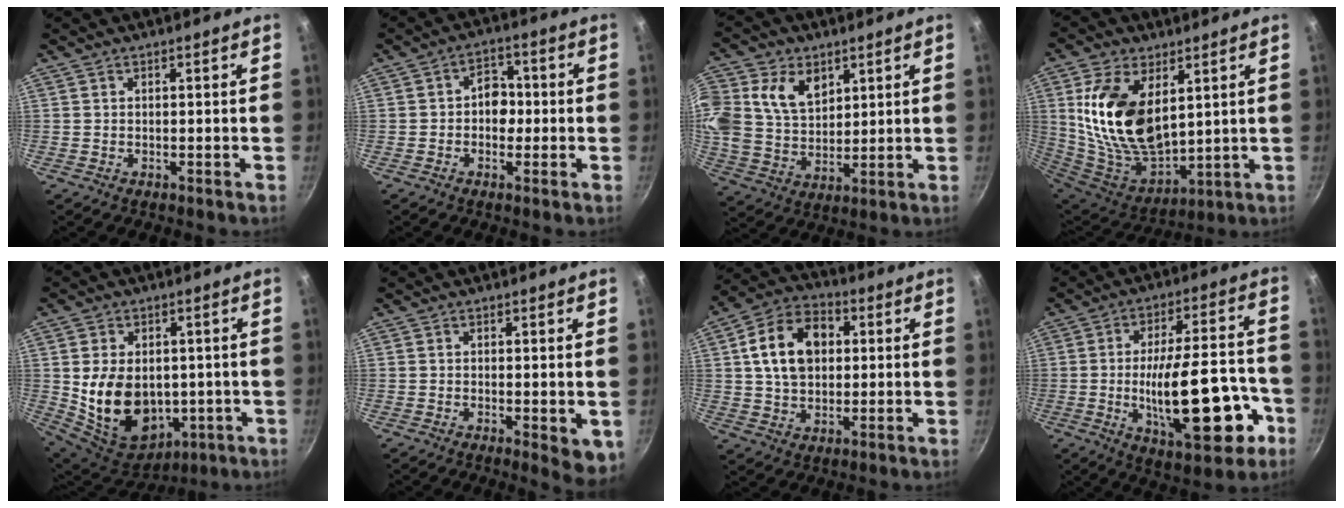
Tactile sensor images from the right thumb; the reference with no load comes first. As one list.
[{"total": 5.4, "force": [-0.4, 4.3, 3.3], "torque": [-0.010, 0.011, -0.015]}, {"total": 15.0, "force": [5.6, 11.0, 8.5], "torque": [-0.166, -0.007, 0.108]}, {"total": 19.8, "force": [5.4, 11.4, 15.3], "torque": [-0.273, -0.042, 0.118]}, {"total": 16.9, "force": [-0.5, 12.3, 11.5], "torque": [-0.180, -0.016, 0.019]}, {"total": 5.7, "force": [-1.1, 2.0, 5.2], "torque": [-0.060, -0.010, -0.013]}, {"total": 14.1, "force": [2.6, 10.1, 9.6], "torque": [-0.137, 0.017, 0.034]}, {"total": 22.2, "force": [-6.6, 8.7, 19.3], "torque": [-0.262, 0.032, -0.083]}]